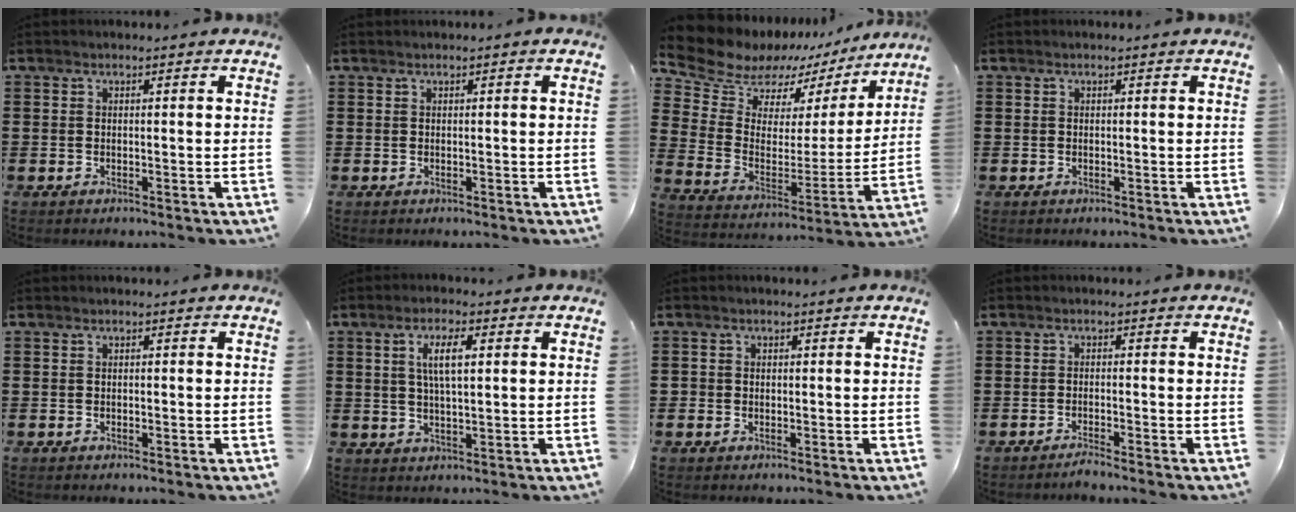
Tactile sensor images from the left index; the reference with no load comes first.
{"total": 0.0}
{"total": 9.4, "force": [8.4, 4.0, 1.4], "torque": [-0.066, -0.071, 0.145]}
{"total": 0.0}
{"total": 0.0}
{"total": 5.3, "force": [1.4, 1.7, 4.9], "torque": [-0.100, 0.009, 0.022]}
{"total": 0.7, "force": [0.0, 0.7, 0.2], "torque": [-0.006, 0.003, -0.002]}
{"total": 1.3, "force": [-1.1, -0.2, 0.7], "torque": [-0.012, -0.003, -0.020]}